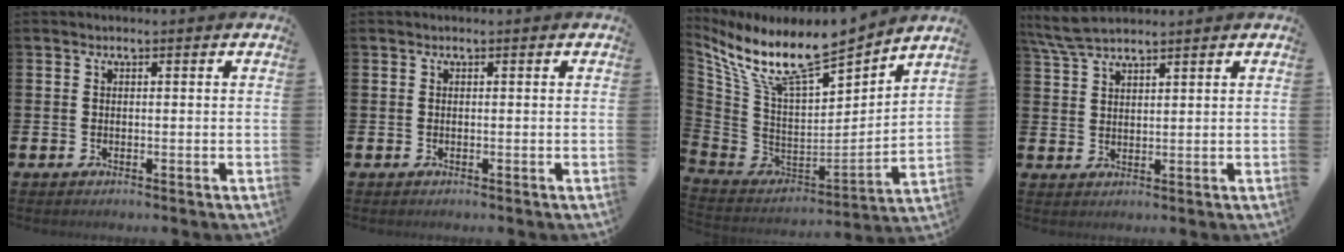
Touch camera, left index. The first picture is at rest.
{"total": 0.0}
{"total": 11.2, "force": [9.6, 1.9, 5.4], "torque": [-0.149, -0.072, 0.167]}
{"total": 5.1, "force": [4.5, 1.1, 2.0], "torque": [-0.051, -0.010, 0.084]}